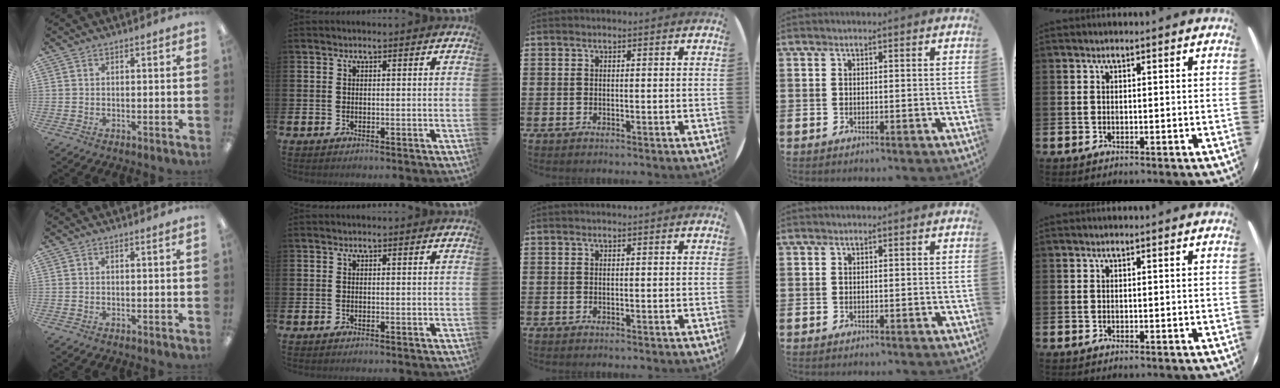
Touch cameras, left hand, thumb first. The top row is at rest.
{}